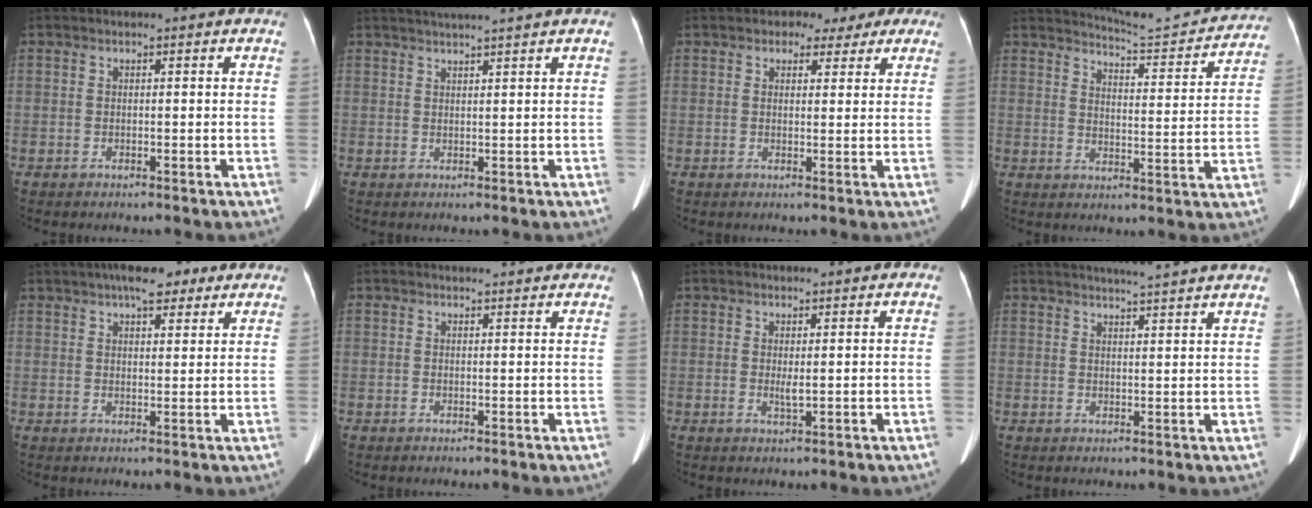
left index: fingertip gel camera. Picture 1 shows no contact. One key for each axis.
{"total": 6.0, "fx": 5.2, "fy": -1.3, "fz": 2.8, "tx": -0.040, "ty": 0.021, "tz": 0.074}
{"total": 5.1, "fx": 3.4, "fy": 3.1, "fz": 2.0, "tx": -0.016, "ty": 0.015, "tz": 0.039}
{"total": 13.8, "fx": 13.5, "fy": 0.4, "fz": 2.7, "tx": -0.041, "ty": -0.036, "tz": 0.166}
{"total": 8.3, "fx": 6.0, "fy": 2.6, "fz": 5.1, "tx": -0.070, "ty": 0.024, "tz": 0.090}
{"total": 4.5, "fx": 4.3, "fy": 0.5, "fz": 1.0, "tx": -0.014, "ty": 0.015, "tz": 0.044}
{"total": 1.4, "fx": 0.4, "fy": 0.2, "fz": 1.3, "tx": -0.029, "ty": -0.002, "tz": 0.010}
{"total": 11.4, "fx": 10.4, "fy": -0.6, "fz": 4.7, "tx": -0.074, "ty": 0.011, "tz": 0.122}